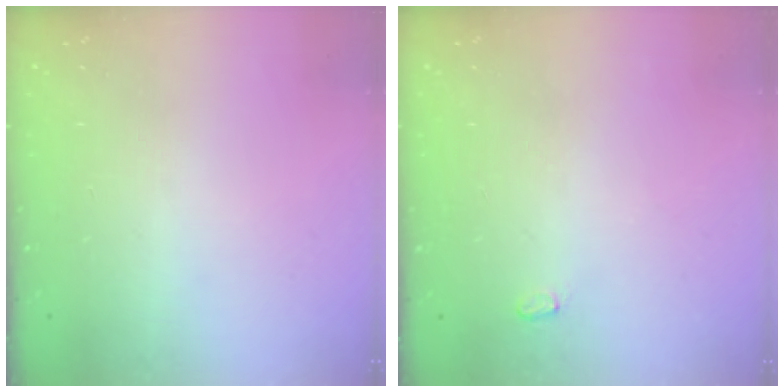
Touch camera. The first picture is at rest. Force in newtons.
{"total": 2.8, "press": 2.8, "slide": 0.4}